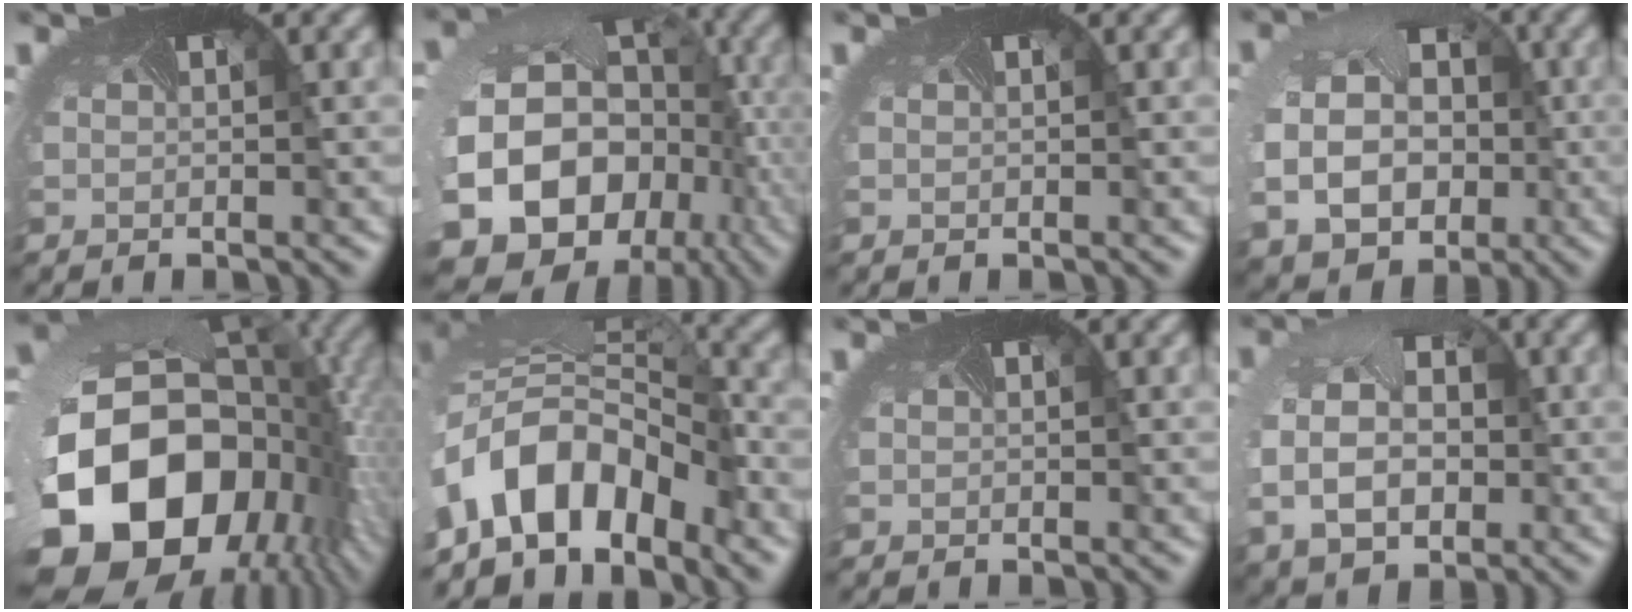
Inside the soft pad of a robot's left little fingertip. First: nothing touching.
{"total": 22.9, "force": [-8.2, 18.6, 10.5], "torque": [-0.207, -0.074, -0.144]}
{"total": 0.0}
{"total": 11.4, "force": [-1.2, 9.7, 5.8], "torque": [-0.116, -0.034, -0.024]}
{"total": 20.5, "force": [-5.9, 14.5, 13.1], "torque": [-0.311, -0.104, -0.063]}
{"total": 9.5, "force": [-5.2, 5.7, 5.6], "torque": [-0.117, -0.009, -0.091]}
{"total": 0.0}
{"total": 8.2, "force": [-0.1, 6.2, 5.3], "torque": [-0.116, -0.017, 0.016]}